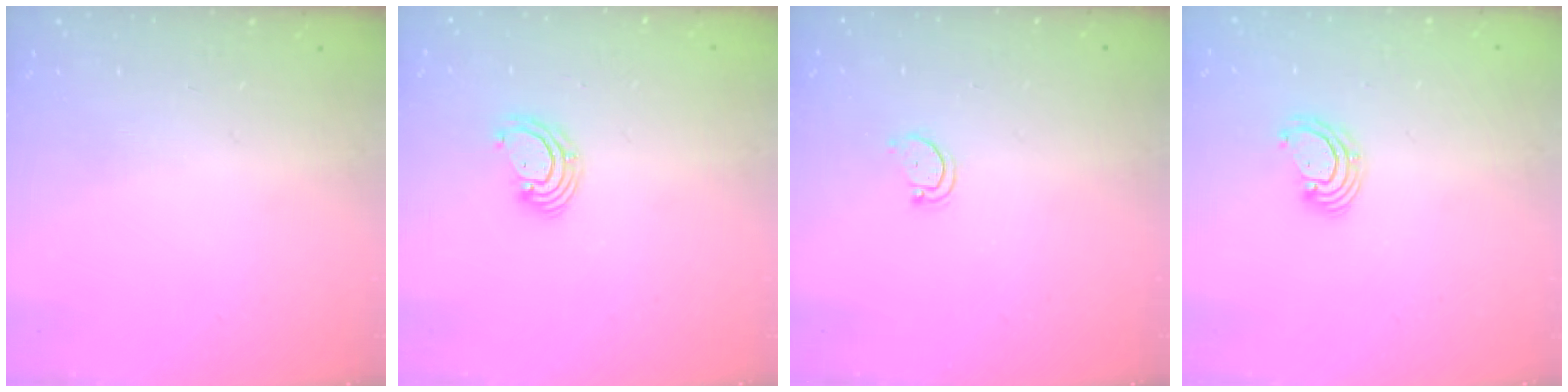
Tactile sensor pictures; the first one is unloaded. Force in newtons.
{"total": 3.8, "press": 3.8, "slide": 0.2}
{"total": 2.9, "press": 2.9, "slide": 0.4}
{"total": 3.1, "press": 3.1, "slide": 0.1}